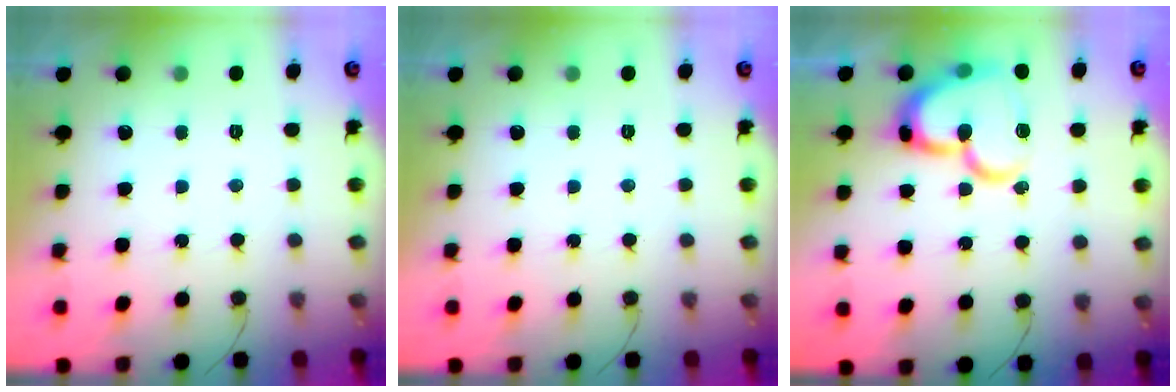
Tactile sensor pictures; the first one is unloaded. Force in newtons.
{"total": 0.0}
{"total": 20.0, "press": 19.9, "slide": 2.5}